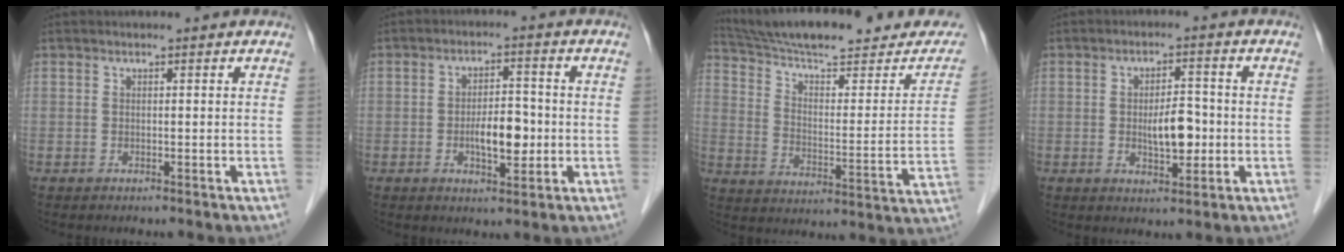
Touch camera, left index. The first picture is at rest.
{"total": 5.8, "force": [-1.1, 2.2, 5.2], "torque": [-0.091, 0.003, -0.016]}
{"total": 25.5, "force": [22.4, 4.3, 11.3], "torque": [-0.165, -0.027, 0.306]}
{"total": 5.3, "force": [-0.7, 2.1, 4.8], "torque": [-0.083, 0.002, -0.007]}